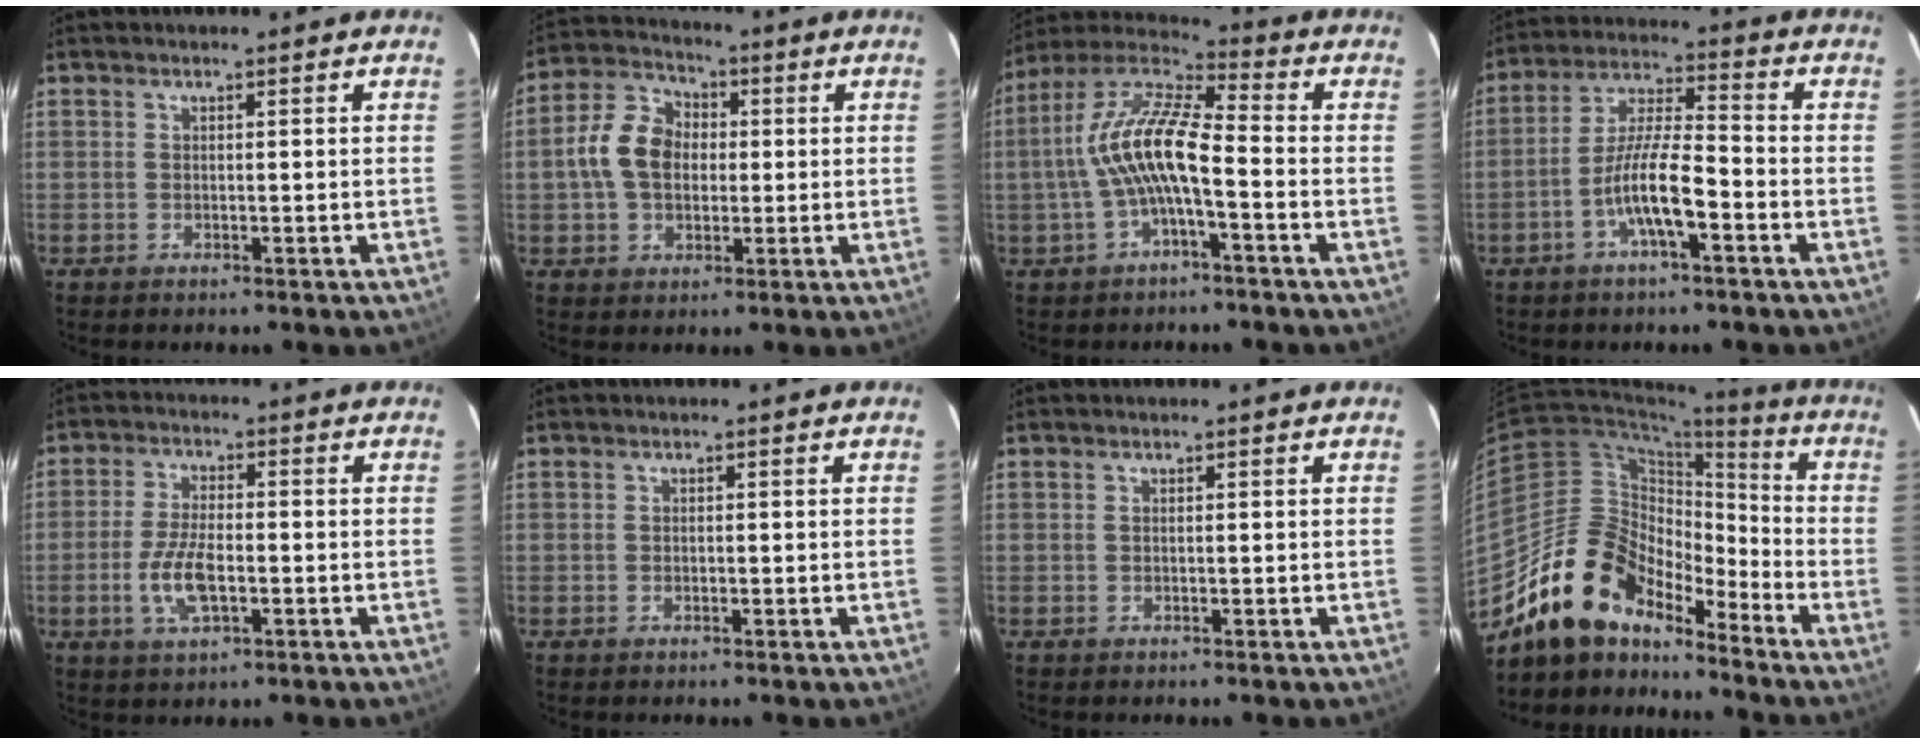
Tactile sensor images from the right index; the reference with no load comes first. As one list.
[{"total": 10.3, "force": [0.3, 7.7, 6.9], "torque": [-0.149, 0.028, 0.003]}, {"total": 12.5, "force": [-2.3, 3.1, 11.9], "torque": [-0.238, 0.014, -0.045]}, {"total": 9.2, "force": [-4.2, 1.5, 8.0], "torque": [-0.163, 0.005, -0.078]}, {"total": 8.1, "force": [-2.2, 3.4, 7.0], "torque": [-0.146, -0.004, -0.041]}, {"total": 0.0}, {"total": 0.0}, {"total": 16.3, "force": [-13.5, 7.2, 5.6], "torque": [-0.112, 0.023, -0.242]}]